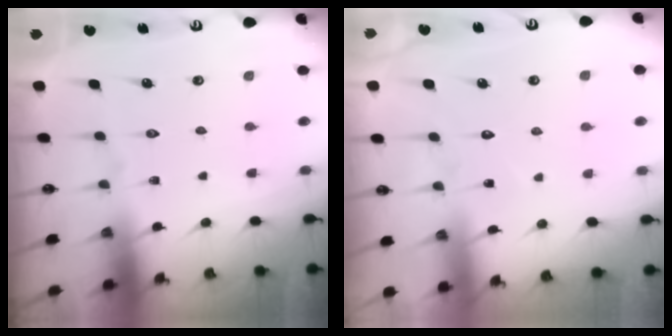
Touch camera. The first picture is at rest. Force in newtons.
{"total": 5.3, "press": 5.2, "slide": 0.6}